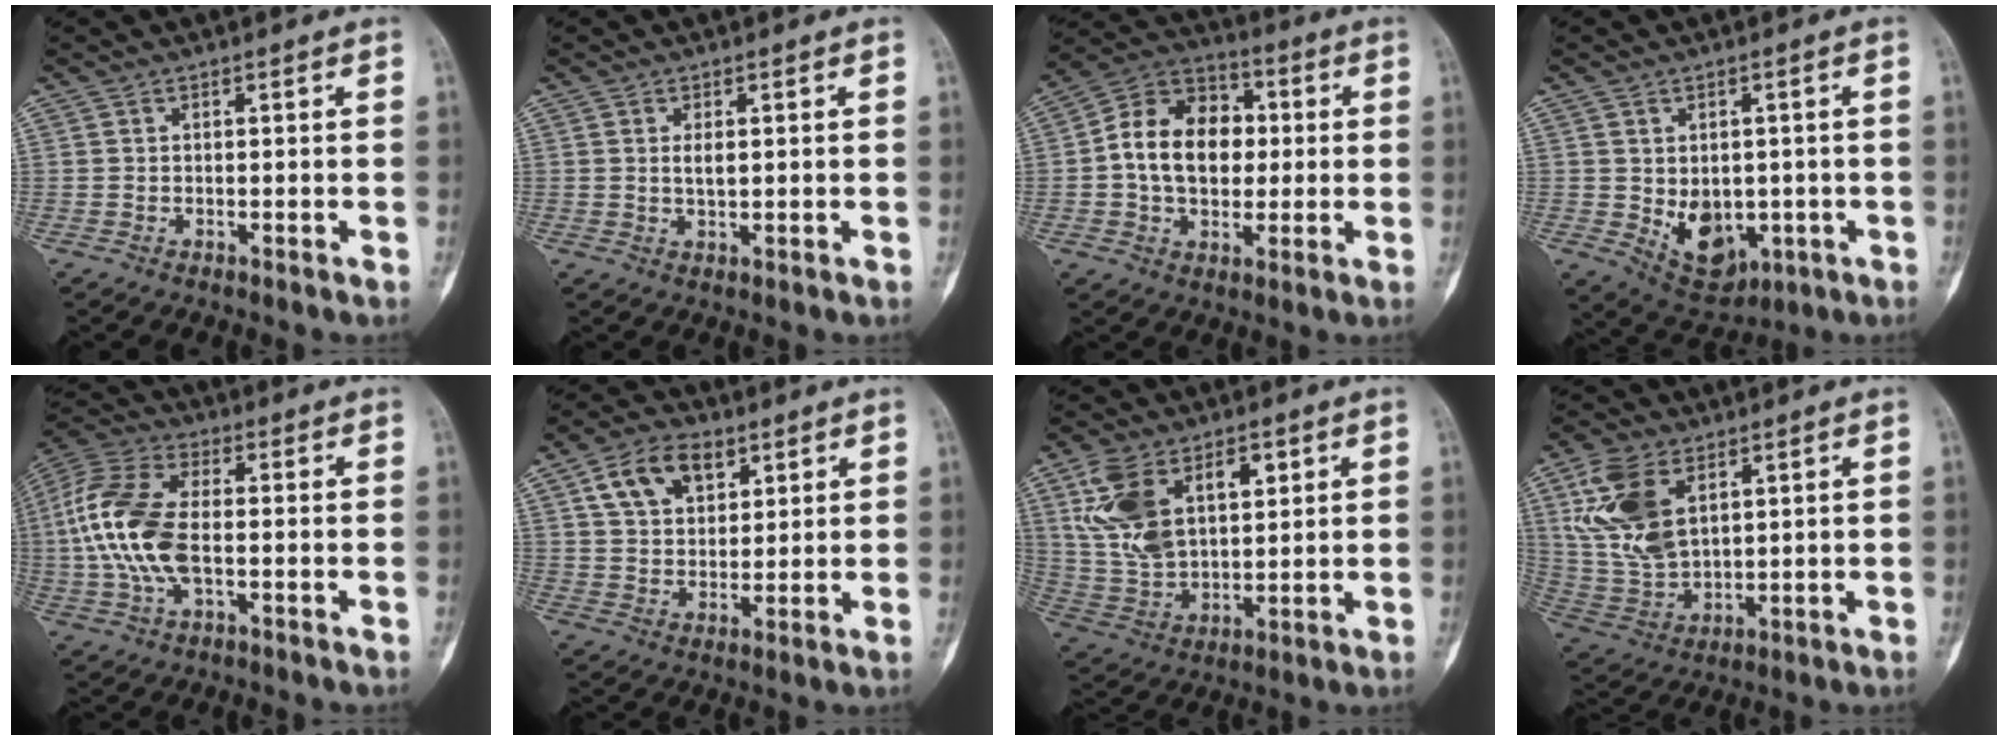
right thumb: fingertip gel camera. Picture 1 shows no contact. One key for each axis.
{"total": 1.9, "fx": 0.4, "fy": 0.8, "fz": 1.7, "tx": -0.027, "ty": -0.004, "tz": 0.009}
{"total": 15.3, "fx": 0.5, "fy": 11.1, "fz": 10.5, "tx": -0.142, "ty": 0.026, "tz": 0.002}
{"total": 9.3, "fx": -1.7, "fy": 6.6, "fz": 6.3, "tx": -0.064, "ty": -0.009, "tz": -0.005}
{"total": 15.2, "fx": -0.9, "fy": 7.7, "fz": 13.1, "tx": -0.293, "ty": 0.019, "tz": -0.021}
{"total": 11.0, "fx": 5.4, "fy": 7.0, "fz": 6.5, "tx": -0.091, "ty": -0.011, "tz": 0.097}
{"total": 15.3, "fx": 5.7, "fy": 9.3, "fz": 10.8, "tx": -0.190, "ty": -0.012, "tz": 0.122}
{"total": 13.9, "fx": 5.2, "fy": 8.2, "fz": 10.0, "tx": -0.201, "ty": -0.015, "tz": 0.116}